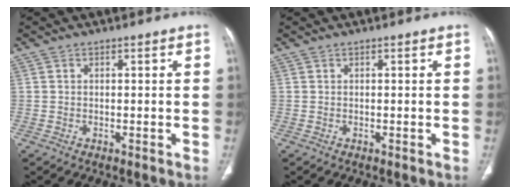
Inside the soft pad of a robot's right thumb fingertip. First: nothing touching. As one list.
[{"total": 0.0}]